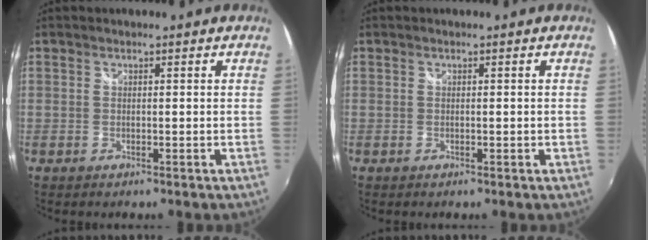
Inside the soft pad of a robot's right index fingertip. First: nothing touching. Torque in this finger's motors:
{"motor_torque": [-0.34, 0.60, -0.02, 0.00]}